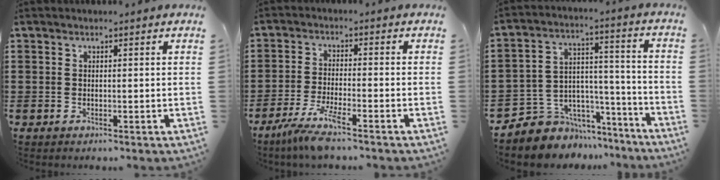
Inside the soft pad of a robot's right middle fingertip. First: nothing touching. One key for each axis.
{"total": 5.7, "fx": -4.2, "fy": -0.1, "fz": 3.8, "tx": -0.090, "ty": -0.020, "tz": -0.081}
{"total": 6.5, "fx": -4.9, "fy": 4.3, "fz": -0.4, "tx": -0.010, "ty": 0.009, "tz": -0.091}